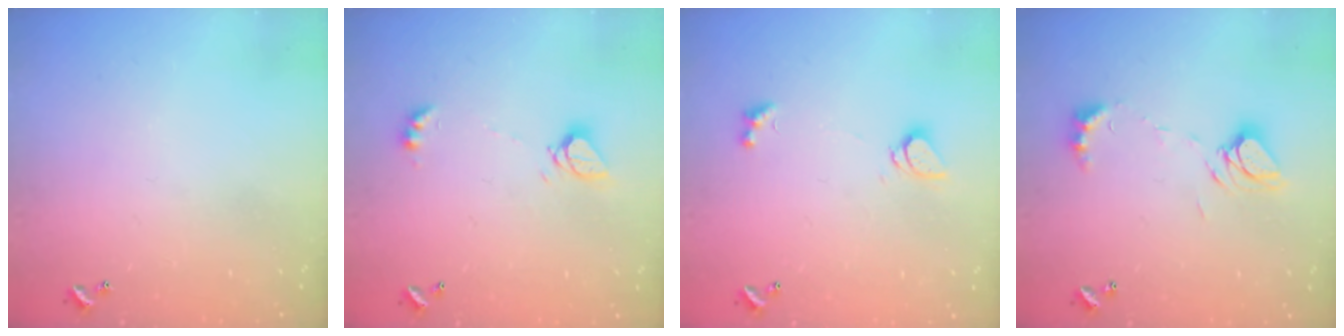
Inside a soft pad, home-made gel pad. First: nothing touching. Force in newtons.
{"total": 6.4, "press": 6.4, "slide": 0.6}
{"total": 1.6, "press": 1.6, "slide": 0.2}
{"total": 8.4, "press": 8.4, "slide": 1.0}